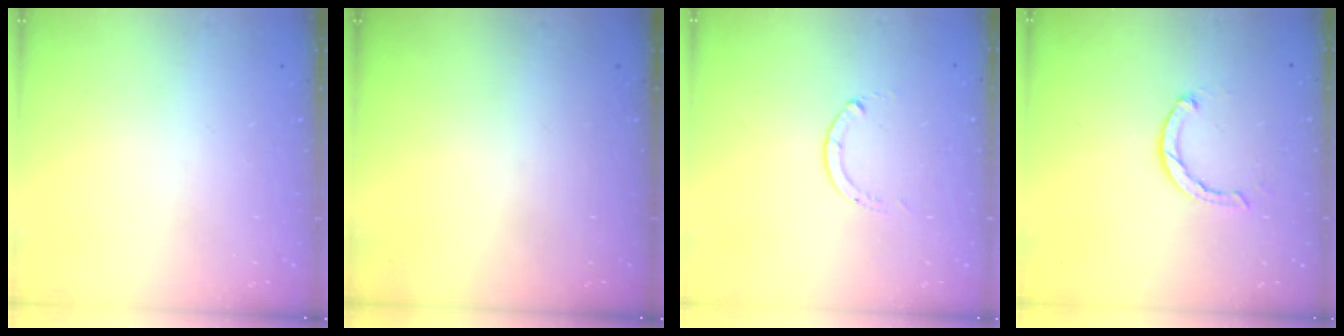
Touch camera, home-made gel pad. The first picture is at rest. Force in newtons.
{"total": 0.0}
{"total": 0.0}
{"total": 2.4, "press": 2.3, "slide": 0.4}